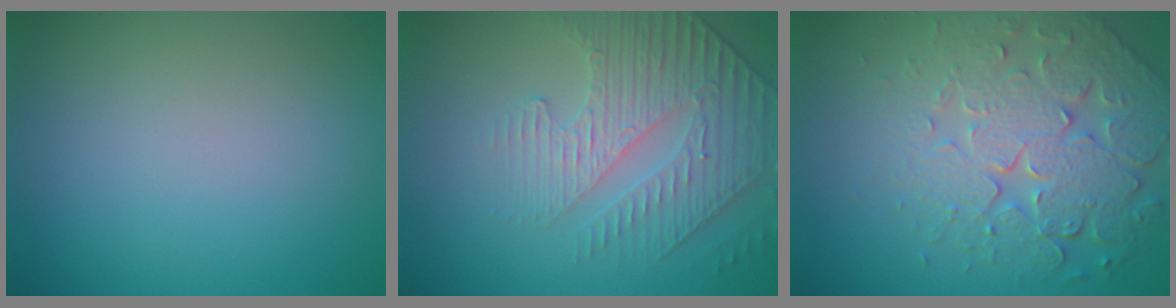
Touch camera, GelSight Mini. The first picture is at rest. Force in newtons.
{"total": 4.1, "press": 3.7, "slide": 1.8}
{"total": 7.8, "press": 5.7, "slide": 5.3}